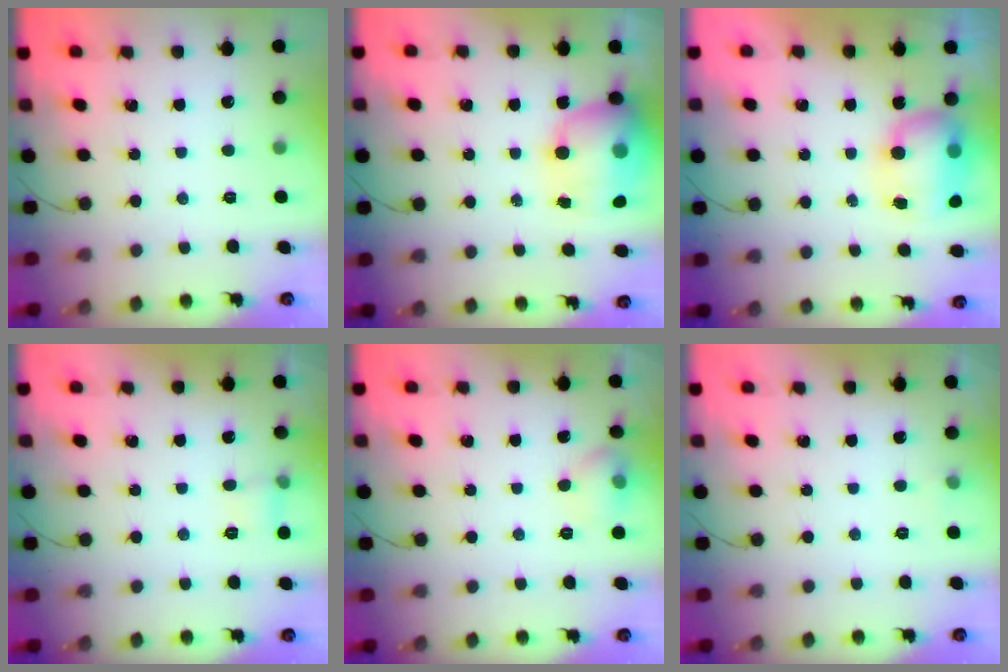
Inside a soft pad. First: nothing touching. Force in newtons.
{"total": 15.4, "press": 15.1, "slide": 3.4}
{"total": 9.7, "press": 9.3, "slide": 2.9}
{"total": 4.3, "press": 4.0, "slide": 1.4}
{"total": 9.9, "press": 7.0, "slide": 7.0}
{"total": 2.9, "press": 2.6, "slide": 1.2}